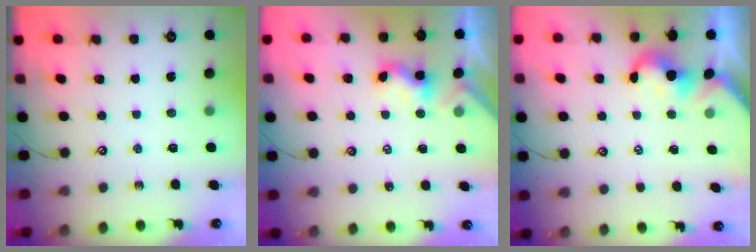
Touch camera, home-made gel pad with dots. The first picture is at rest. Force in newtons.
{"total": 2.3, "press": 2.3, "slide": 0.0}
{"total": 1.1, "press": 1.1, "slide": 0.3}